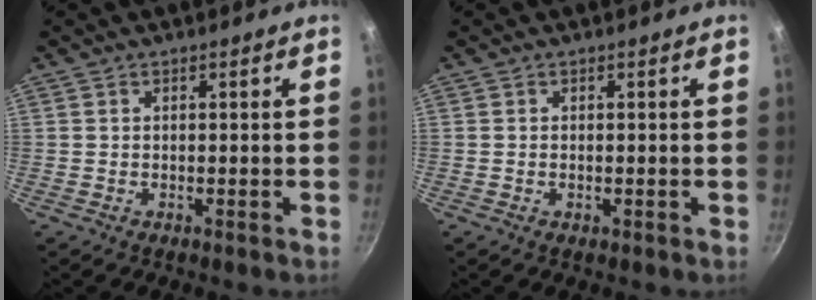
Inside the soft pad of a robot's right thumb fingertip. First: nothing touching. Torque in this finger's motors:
{"motor_torque": [-0.25, 0.01, -0.29, 0.20, 0.04]}